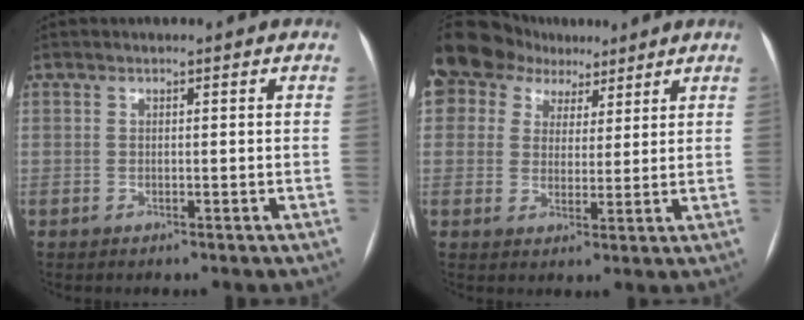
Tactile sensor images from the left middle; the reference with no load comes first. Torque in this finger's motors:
{"motor_torque": [1.18, -0.95, 1.05, 0.21]}